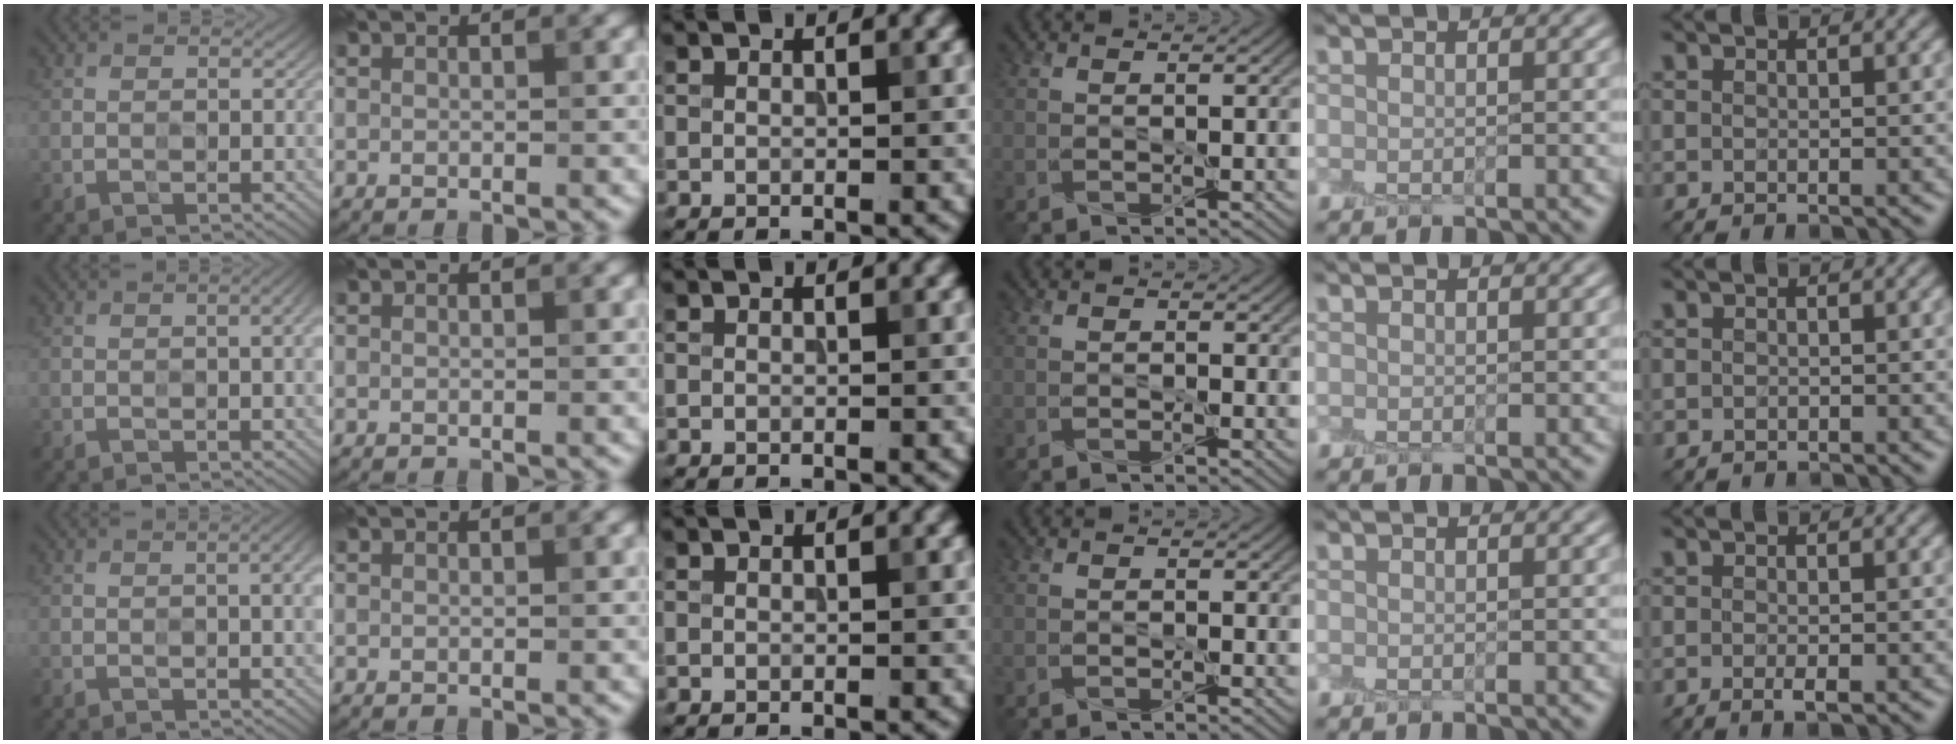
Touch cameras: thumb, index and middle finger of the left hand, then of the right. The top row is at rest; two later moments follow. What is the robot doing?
{"motion": "peel", "object": "plastic wrap"}